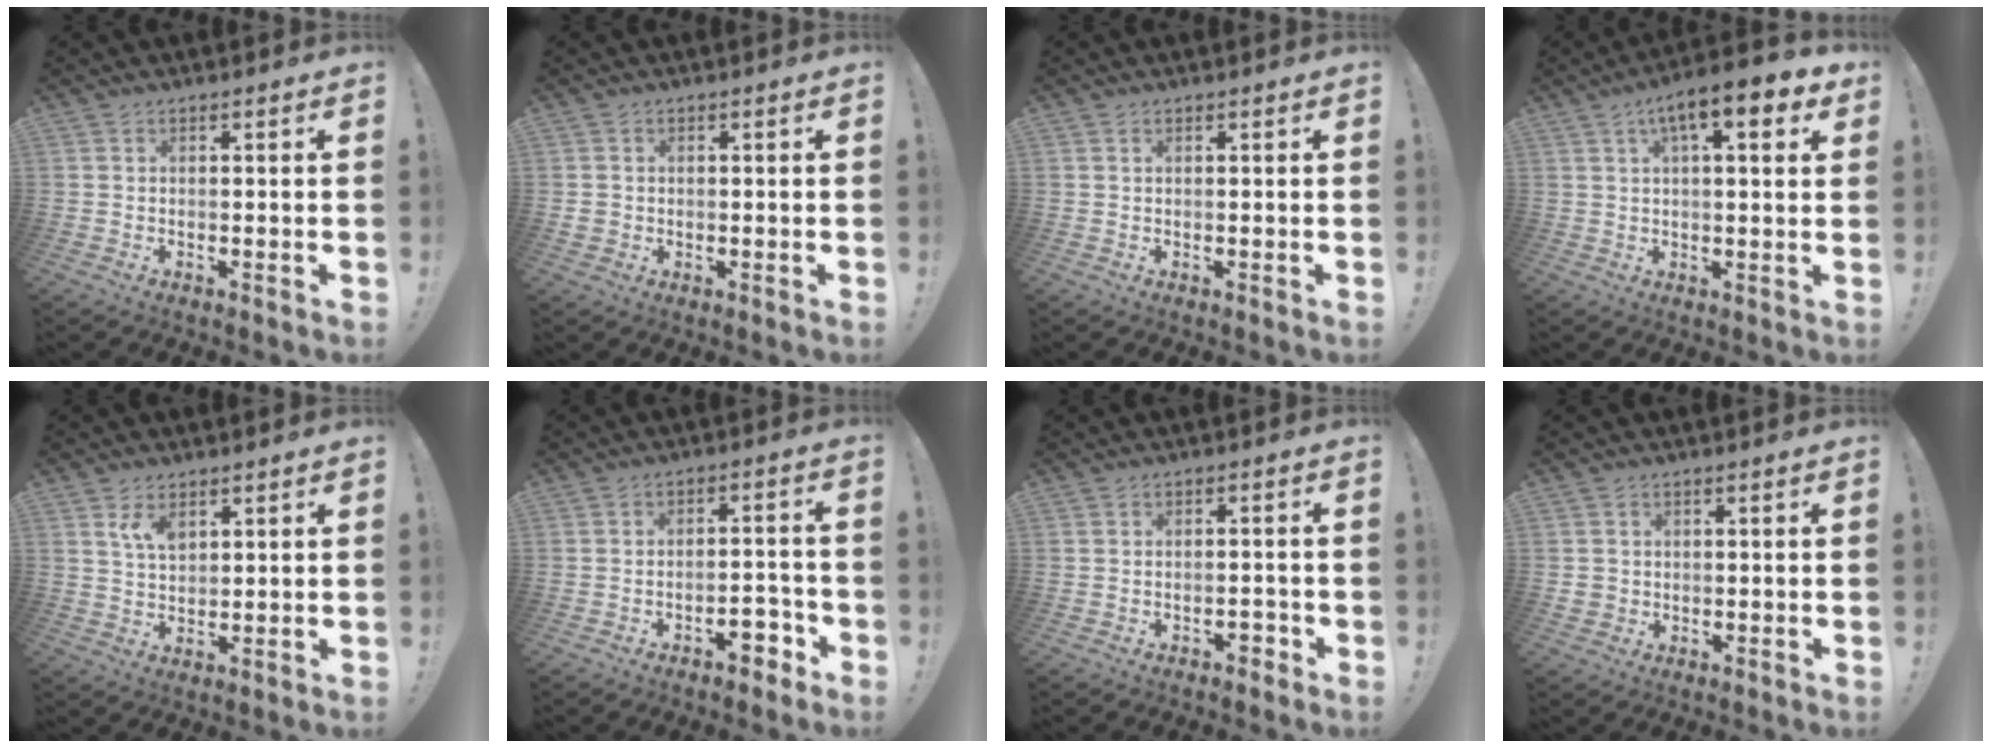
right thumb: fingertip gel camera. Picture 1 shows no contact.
{"total": 1.9, "force": [0.2, 1.8, 0.6], "torque": [-0.011, 0.003, 0.006]}
{"total": 0.5, "force": [0.3, 0.3, 0.4], "torque": [-0.009, 0.002, 0.006]}
{"total": 10.2, "force": [4.4, 2.9, 8.8], "torque": [-0.121, -0.017, 0.069]}
{"total": 5.4, "force": [3.0, 2.9, 3.5], "torque": [-0.069, -0.009, 0.055]}
{"total": 6.6, "force": [-4.1, 3.3, 4.0], "torque": [-0.042, 0.023, -0.068]}
{"total": 2.6, "force": [-1.7, 1.4, 1.4], "torque": [-0.016, 0.003, -0.031]}
{"total": 2.6, "force": [0.4, 2.4, 0.7], "torque": [-0.016, 0.004, 0.010]}